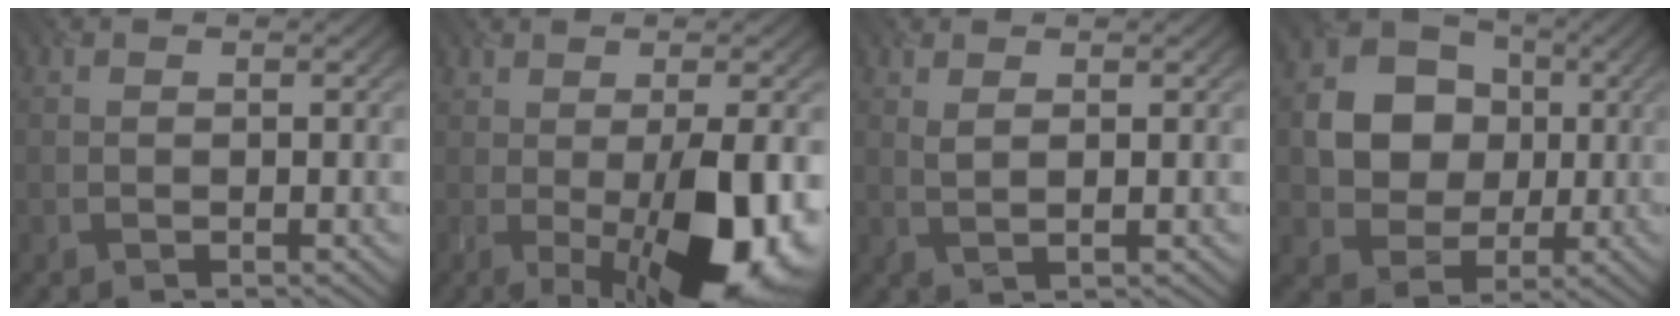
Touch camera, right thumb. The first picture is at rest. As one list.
[{"total": 11.7, "force": [-2.8, 3.8, 10.7], "torque": [-0.161, -0.010, -0.032]}, {"total": 1.5, "force": [0.9, 0.4, 1.2], "torque": [-0.026, 0.002, 0.018]}, {"total": 9.3, "force": [0.8, 8.1, 4.5], "torque": [-0.092, 0.006, 0.005]}]